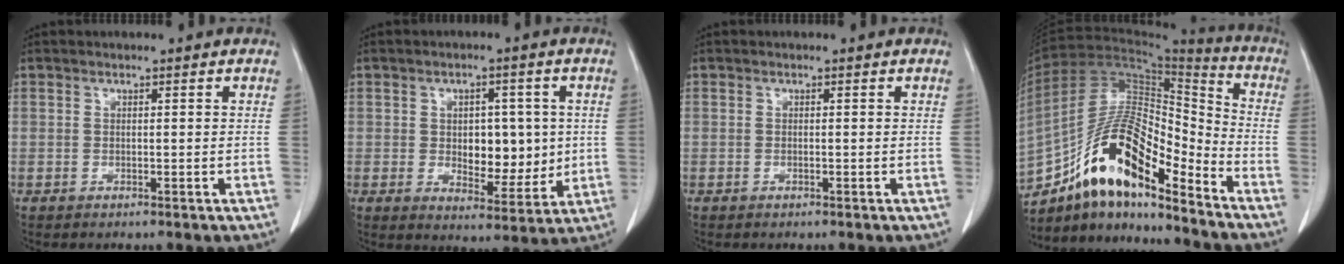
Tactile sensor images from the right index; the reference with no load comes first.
{"total": 8.2, "force": [0.3, 4.6, 6.8], "torque": [-0.087, 0.004, 0.017]}
{"total": 0.0}
{"total": 16.6, "force": [-11.4, 4.3, 11.2], "torque": [-0.199, 0.033, -0.197]}